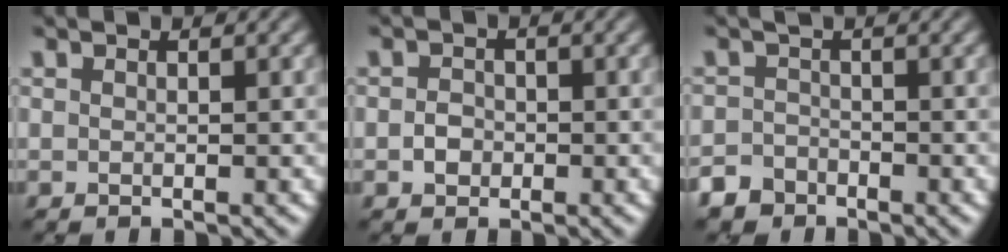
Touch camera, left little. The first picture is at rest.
{"total": 1.5, "force": [-0.5, 1.2, 0.7], "torque": [-0.013, 0.000, -0.012]}
{"total": 2.3, "force": [-1.7, 1.5, 0.3], "torque": [-0.001, -0.004, -0.036]}